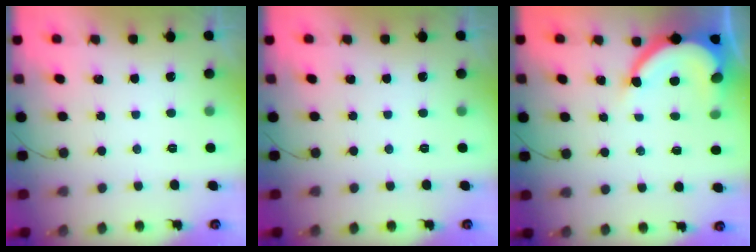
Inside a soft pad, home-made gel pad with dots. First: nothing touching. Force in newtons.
{"total": 0.0}
{"total": 10.0, "press": 9.9, "slide": 1.0}